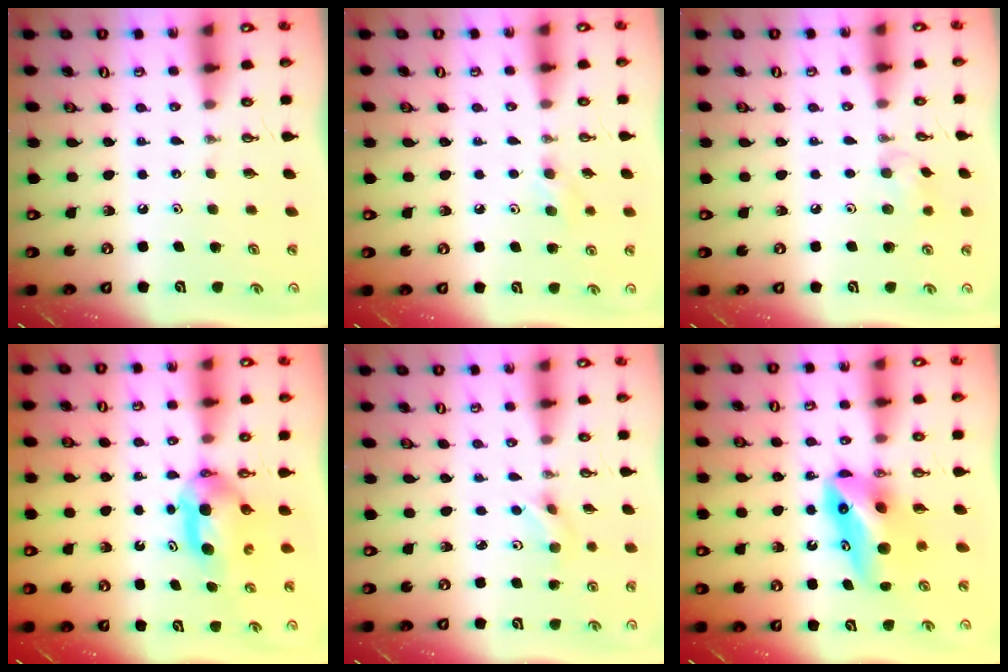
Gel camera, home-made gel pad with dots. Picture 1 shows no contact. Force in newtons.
{"total": 8.0, "press": 6.8, "slide": 4.1}
{"total": 8.3, "press": 8.0, "slide": 2.2}
{"total": 8.7, "press": 5.2, "slide": 6.9}
{"total": 2.9, "press": 2.8, "slide": 0.6}
{"total": 9.2, "press": 9.1, "slide": 1.2}